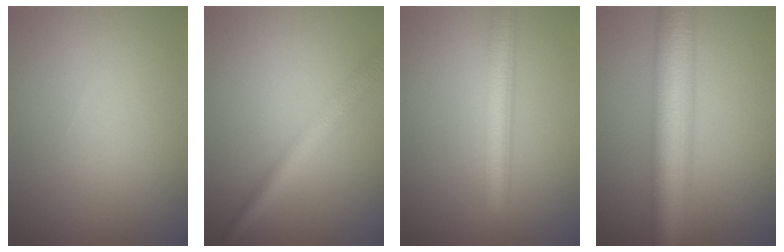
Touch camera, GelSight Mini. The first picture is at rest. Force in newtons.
{"total": 3.2, "press": 3.2, "slide": 0.1}
{"total": 4.1, "press": 4.1, "slide": 0.1}
{"total": 9.6, "press": 9.6, "slide": 0.3}